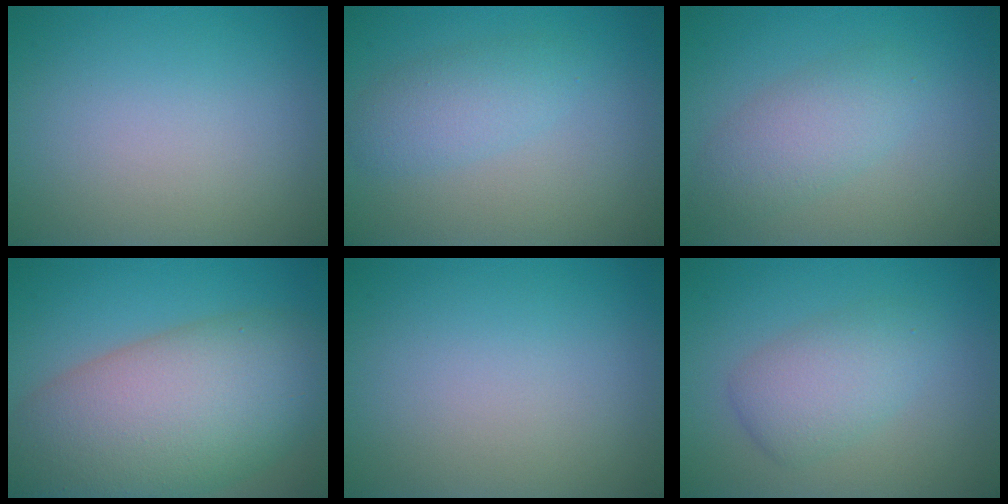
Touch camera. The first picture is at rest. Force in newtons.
{"total": 2.7, "press": 2.7, "slide": 0.1}
{"total": 3.2, "press": 3.2, "slide": 0.0}
{"total": 13.4, "press": 13.4, "slide": 0.5}
{"total": 0.0}
{"total": 3.5, "press": 3.5, "slide": 0.1}